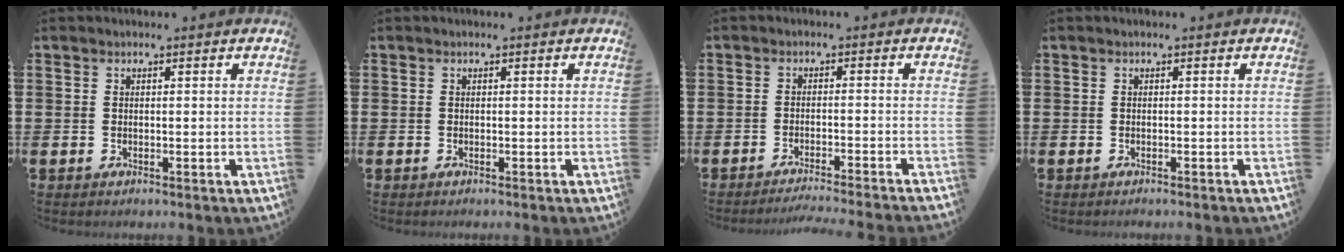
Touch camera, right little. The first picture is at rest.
{"total": 0.0}
{"total": 1.9, "force": [-1.8, -0.4, 0.3], "torque": [-0.004, 0.003, -0.037]}
{"total": 0.0}